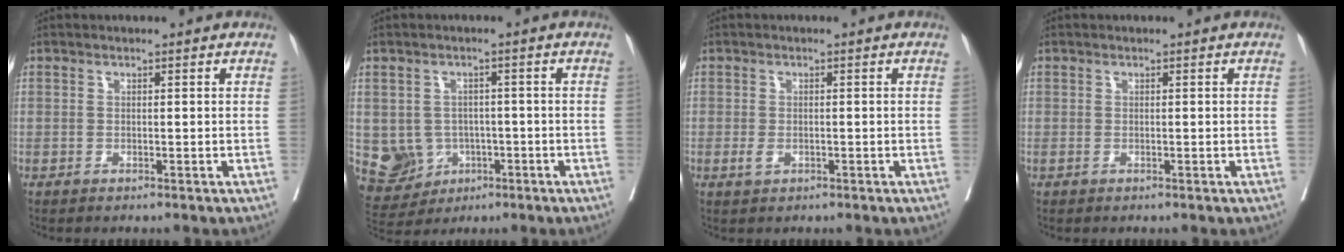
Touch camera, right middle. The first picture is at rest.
{"total": 7.4, "force": [-1.5, 6.9, 2.0], "torque": [-0.046, 0.010, -0.009]}
{"total": 1.5, "force": [-0.5, 0.9, 1.1], "torque": [-0.022, -0.001, -0.004]}
{"total": 0.0}